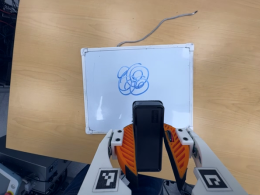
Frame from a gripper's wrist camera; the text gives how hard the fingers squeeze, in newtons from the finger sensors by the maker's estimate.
{"total": 5.0, "left": 4.5, "right": 5.5}